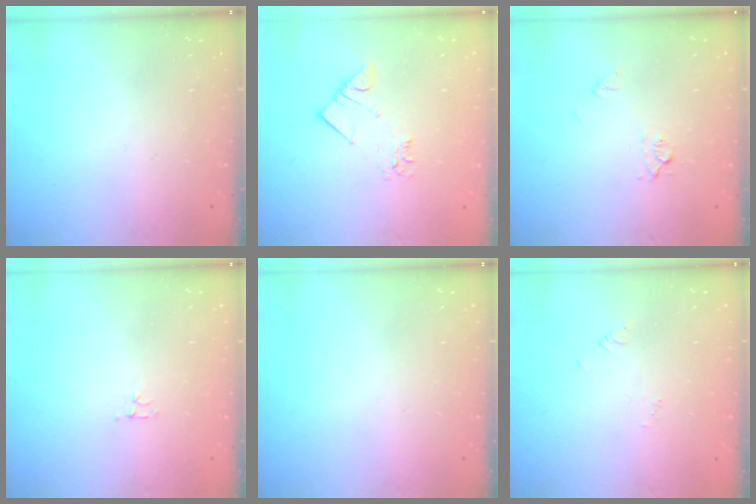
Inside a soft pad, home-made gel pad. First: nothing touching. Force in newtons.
{"total": 3.4, "press": 3.4, "slide": 0.2}
{"total": 6.0, "press": 5.9, "slide": 0.5}
{"total": 3.1, "press": 3.0, "slide": 0.4}
{"total": 0.0}
{"total": 2.7, "press": 2.7, "slide": 0.2}